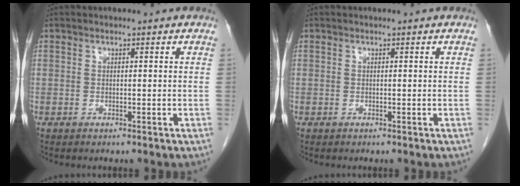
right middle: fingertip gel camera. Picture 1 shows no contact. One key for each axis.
{"total": 0.0}